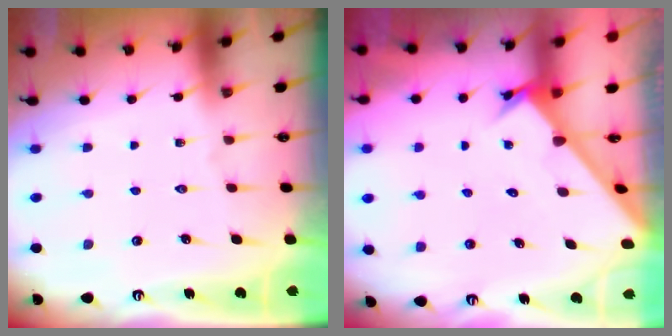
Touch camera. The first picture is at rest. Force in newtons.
{"total": 2.7, "press": 2.7, "slide": 0.3}